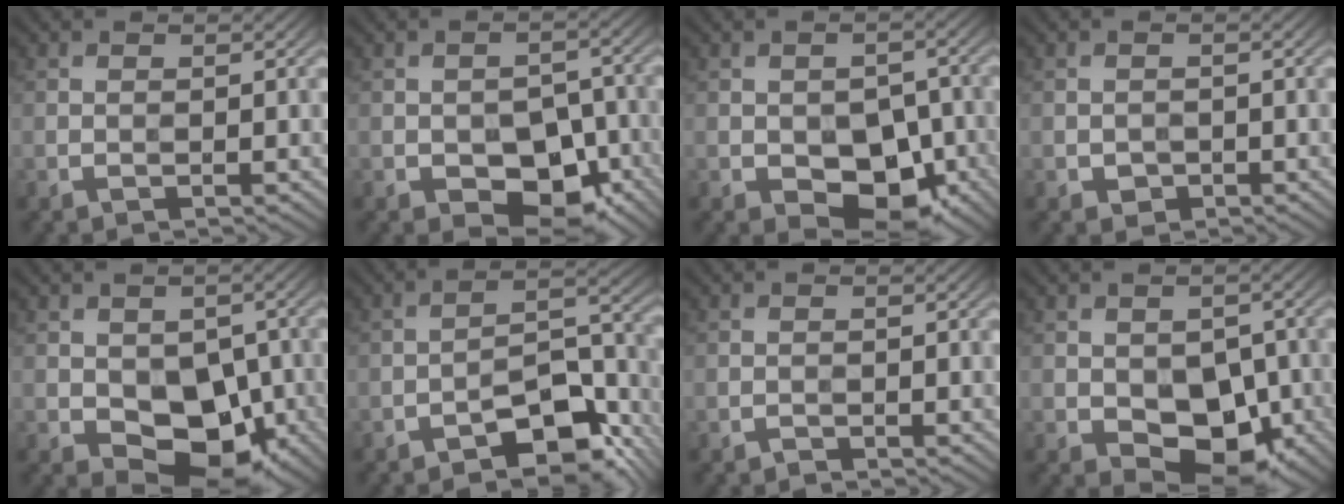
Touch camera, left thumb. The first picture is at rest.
{"total": 9.9, "force": [-4.7, 5.9, 6.4], "torque": [-0.096, -0.014, -0.073]}
{"total": 9.6, "force": [-3.8, 5.8, 6.6], "torque": [-0.097, -0.014, -0.058]}
{"total": 1.7, "force": [-0.9, 1.3, 0.5], "torque": [-0.010, -0.009, -0.017]}
{"total": 10.4, "force": [-2.6, 6.8, 7.4], "torque": [-0.109, -0.018, -0.040]}
{"total": 10.0, "force": [-6.5, 3.5, 6.8], "torque": [-0.095, 0.004, -0.120]}
{"total": 0.8, "force": [-0.8, 0.1, 0.0], "torque": [0.000, -0.001, -0.017]}
{"total": 9.4, "force": [-2.8, 5.9, 6.7], "torque": [-0.101, -0.017, -0.043]}